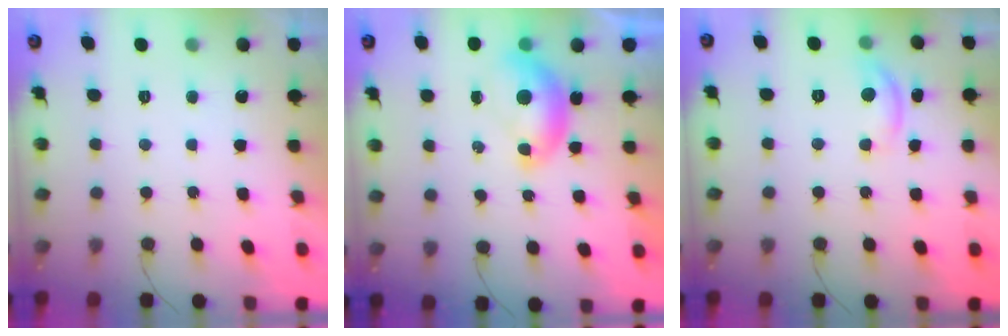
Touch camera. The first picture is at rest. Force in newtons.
{"total": 8.0, "press": 7.9, "slide": 1.3}
{"total": 6.1, "press": 6.1, "slide": 0.5}